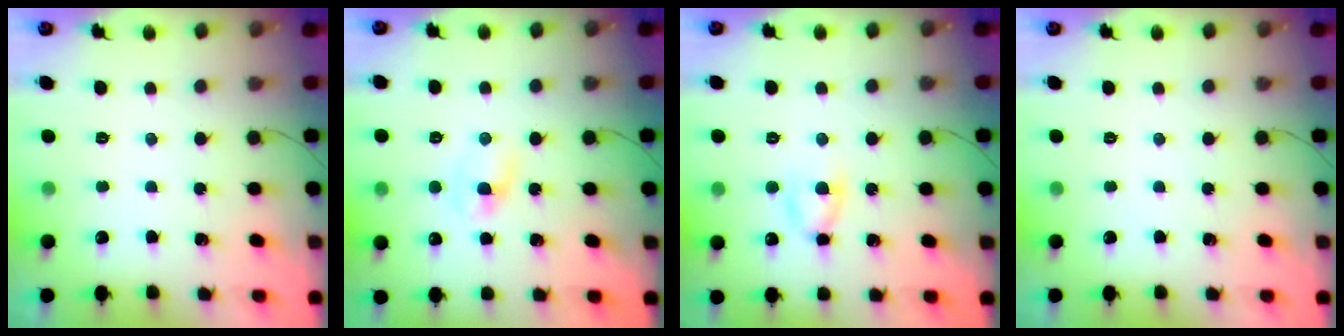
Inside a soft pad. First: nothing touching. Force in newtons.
{"total": 2.9, "press": 2.6, "slide": 1.3}
{"total": 5.6, "press": 5.5, "slide": 1.1}
{"total": 0.0}